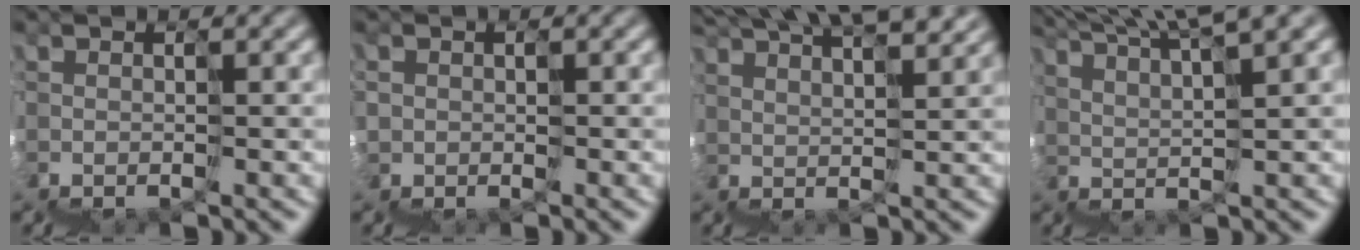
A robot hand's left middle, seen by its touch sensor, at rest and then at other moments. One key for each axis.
{"total": 2.1, "fx": 0.7, "fy": 0.5, "fz": -1.9, "tx": 0.026, "ty": 0.011, "tz": 0.005}
{"total": 10.3, "fx": 9.0, "fy": 2.4, "fz": 4.5, "tx": -0.072, "ty": 0.080, "tz": 0.119}
{"total": 8.6, "fx": 8.1, "fy": -0.5, "fz": 3.0, "tx": -0.040, "ty": 0.056, "tz": 0.122}